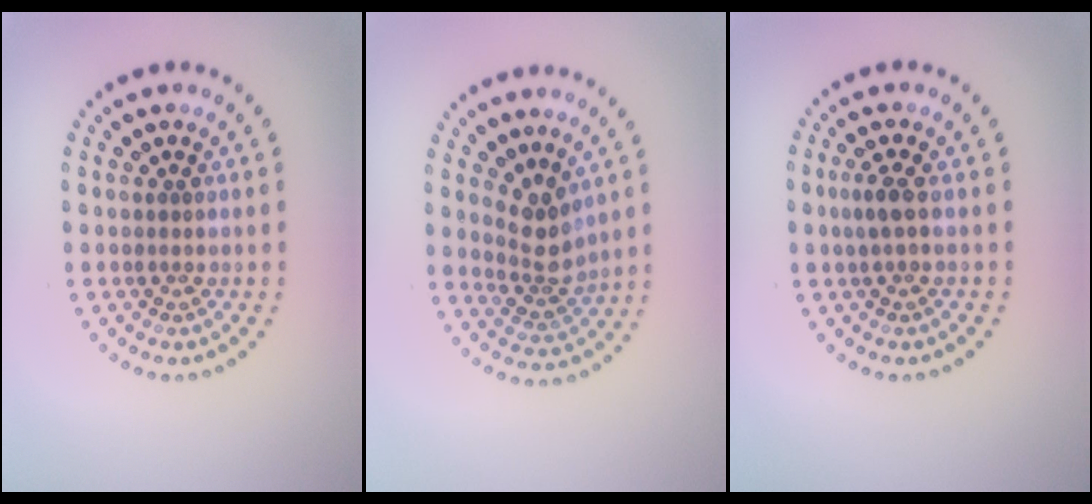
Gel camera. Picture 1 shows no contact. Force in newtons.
{"total": 2.9, "press": 2.2, "slide": 1.8}
{"total": 1.4, "press": 1.3, "slide": 0.7}